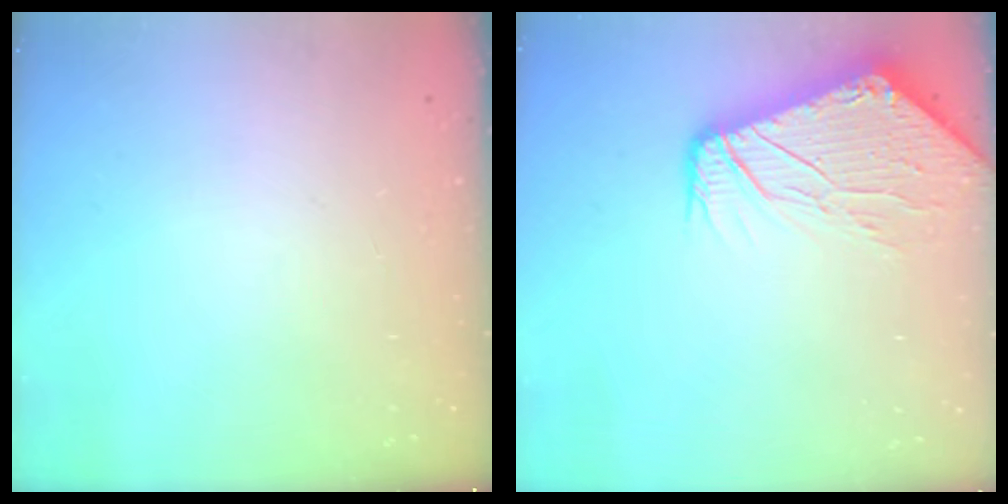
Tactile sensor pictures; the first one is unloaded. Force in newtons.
{"total": 12.9, "press": 12.8, "slide": 1.7}